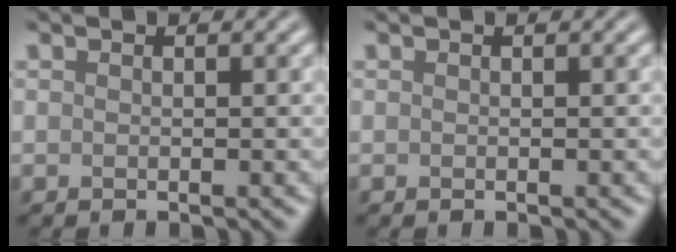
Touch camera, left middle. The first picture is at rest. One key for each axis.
{"total": 0.0}